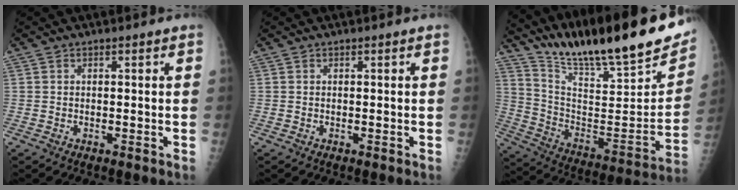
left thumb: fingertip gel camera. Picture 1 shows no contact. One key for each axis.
{"total": 0.0}
{"total": 27.6, "fx": 22.3, "fy": 4.1, "fz": 15.8, "tx": -0.232, "ty": -0.110, "tz": 0.359}